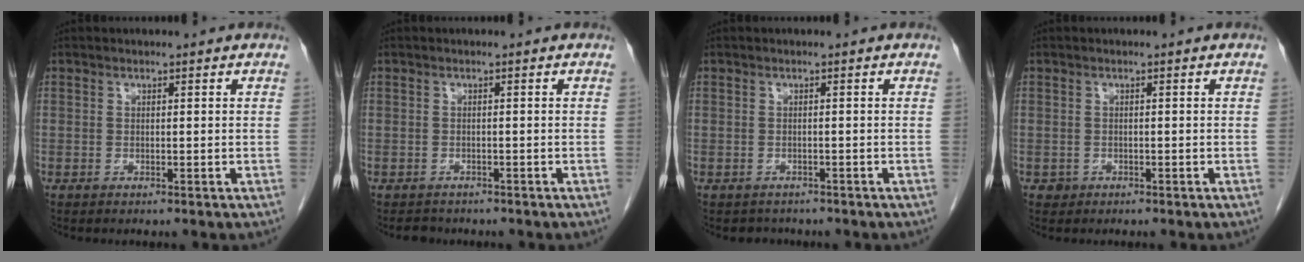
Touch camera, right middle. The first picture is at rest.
{"total": 1.9, "force": [-1.6, 0.9, 0.0], "torque": [-0.006, -0.001, -0.025]}
{"total": 2.1, "force": [-1.7, 1.2, -0.1], "torque": [-0.004, 0.001, -0.026]}
{"total": 0.9, "force": [-0.5, 0.7, 0.0], "torque": [-0.002, 0.003, -0.006]}